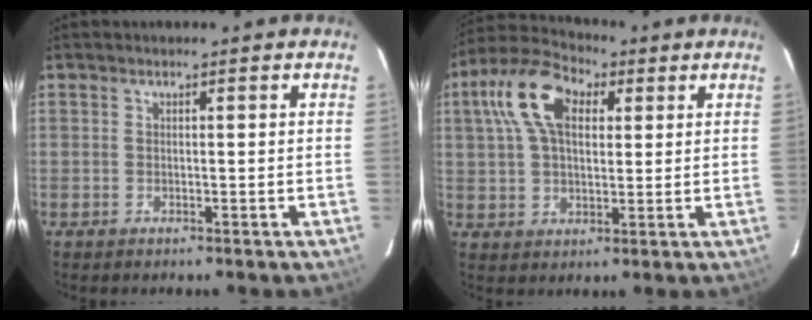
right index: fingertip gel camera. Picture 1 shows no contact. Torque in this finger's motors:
{"motor_torque": [0.77, -0.20, 0.57, 0.17]}